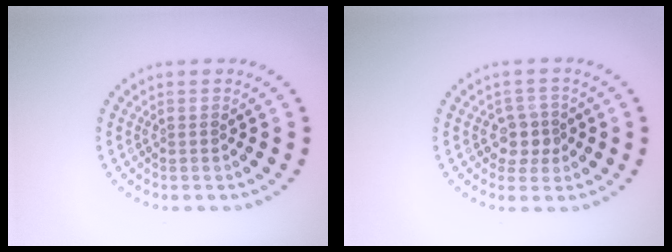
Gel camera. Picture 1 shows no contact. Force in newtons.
{"total": 2.4, "press": 2.1, "slide": 1.2}